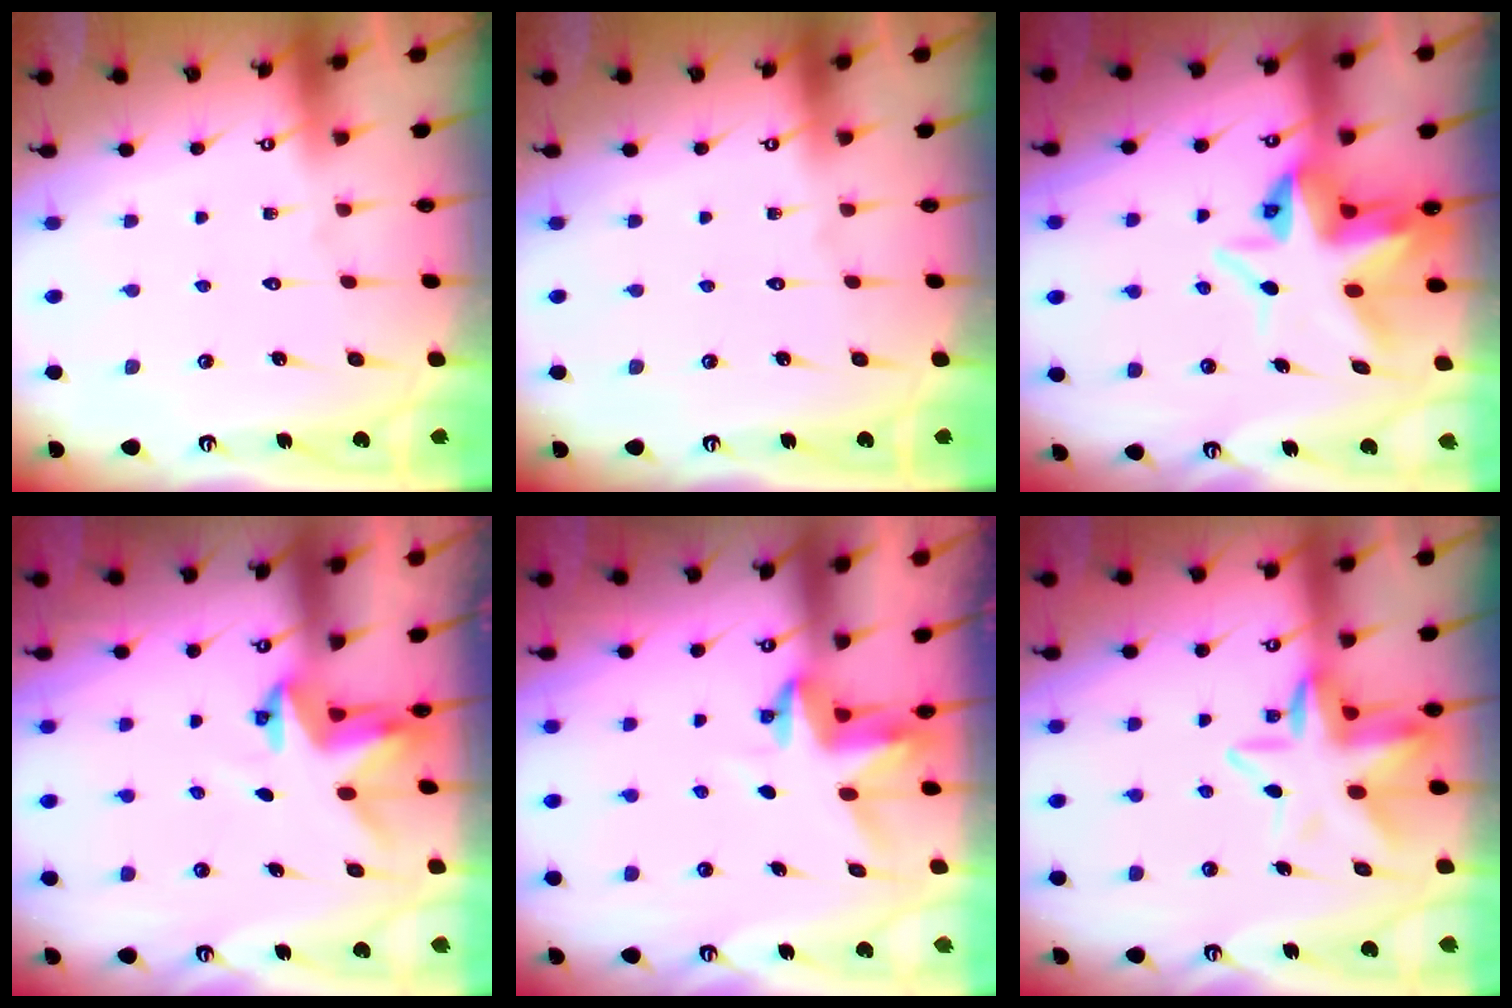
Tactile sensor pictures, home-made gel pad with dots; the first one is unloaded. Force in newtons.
{"total": 0.0}
{"total": 8.1, "press": 8.1, "slide": 1.0}
{"total": 3.4, "press": 3.4, "slide": 0.2}
{"total": 3.8, "press": 3.8, "slide": 0.3}
{"total": 11.0, "press": 10.7, "slide": 2.7}